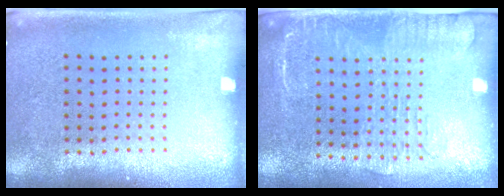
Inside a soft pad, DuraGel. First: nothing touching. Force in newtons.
{"total": 2.0, "press": 1.7, "slide": 1.0}